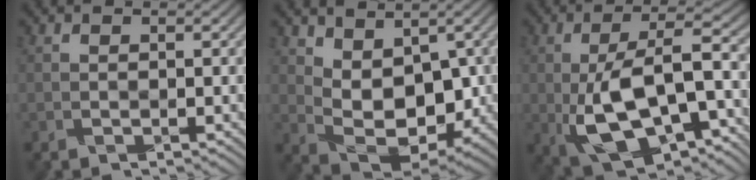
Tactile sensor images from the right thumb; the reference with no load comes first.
{"total": 8.0, "force": [2.2, 4.7, 6.0], "torque": [-0.114, -0.006, 0.037]}
{"total": 13.6, "force": [-3.9, 5.8, 11.7], "torque": [-0.210, 0.004, -0.069]}